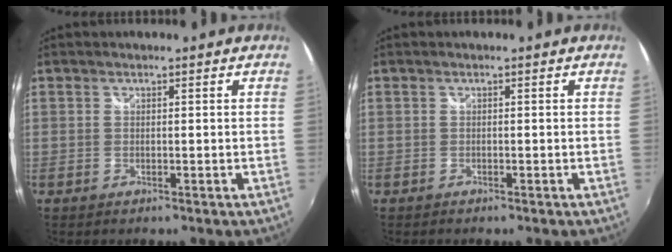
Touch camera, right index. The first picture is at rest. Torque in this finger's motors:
{"motor_torque": [-0.05, -0.23, 0.05, 0.01]}